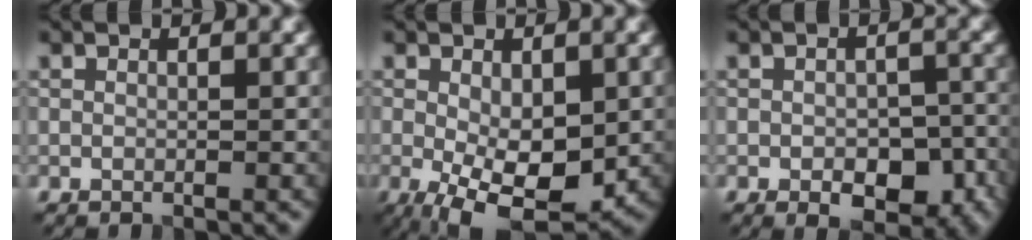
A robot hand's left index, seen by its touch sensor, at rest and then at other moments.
{"total": 8.5, "force": [-2.0, 4.2, 7.1], "torque": [-0.133, -0.026, -0.021]}
{"total": 6.2, "force": [-2.4, 3.3, 4.7], "torque": [-0.055, -0.008, -0.030]}